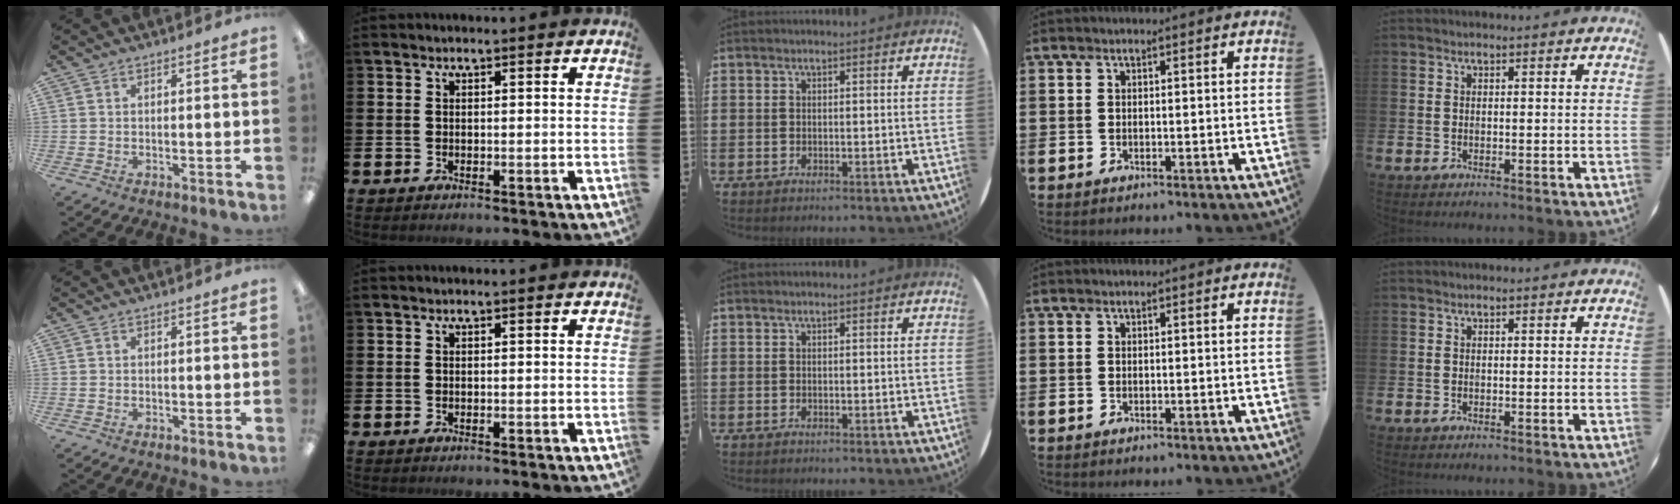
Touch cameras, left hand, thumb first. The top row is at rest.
{}